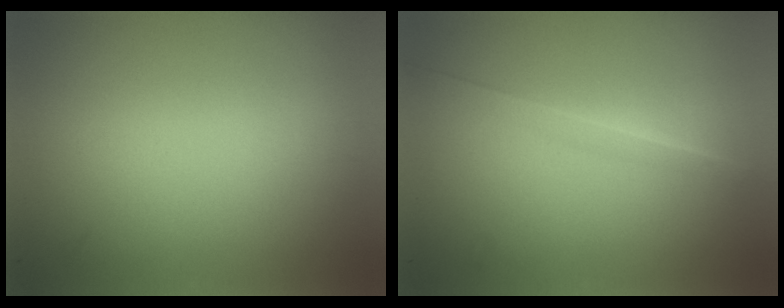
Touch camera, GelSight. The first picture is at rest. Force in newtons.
{"total": 1.3}